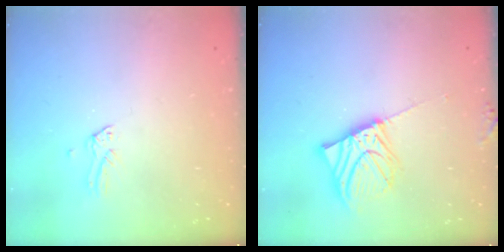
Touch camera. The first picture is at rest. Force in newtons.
{"total": 10.2, "press": 10.1, "slide": 1.5}